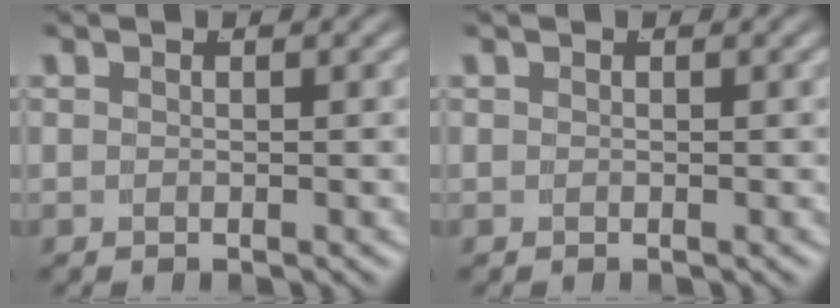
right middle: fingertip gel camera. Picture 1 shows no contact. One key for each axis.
{"total": 0.0}